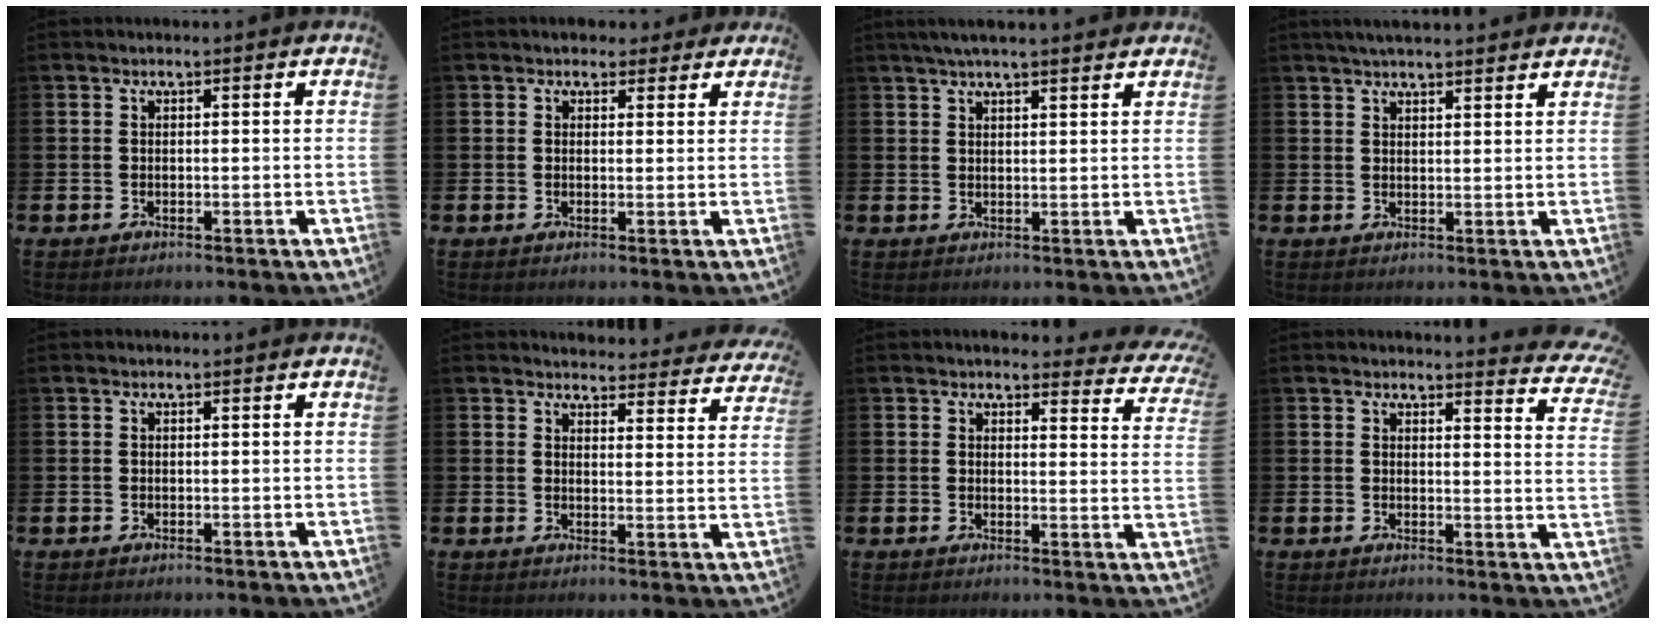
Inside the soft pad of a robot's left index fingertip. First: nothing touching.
{"total": 2.3, "force": [1.8, 1.4, 0.0], "torque": [0.010, -0.003, 0.029]}
{"total": 3.5, "force": [3.1, 0.2, 1.5], "torque": [-0.034, -0.003, 0.057]}
{"total": 3.2, "force": [3.1, 0.2, 0.8], "torque": [-0.020, -0.009, 0.056]}
{"total": 0.0}
{"total": 3.7, "force": [3.6, 0.9, 0.0], "torque": [-0.003, -0.027, 0.061]}
{"total": 3.2, "force": [3.0, 0.9, 0.4], "torque": [0.001, -0.024, 0.048]}
{"total": 3.1, "force": [3.0, 0.2, 0.3], "torque": [0.003, -0.028, 0.049]}